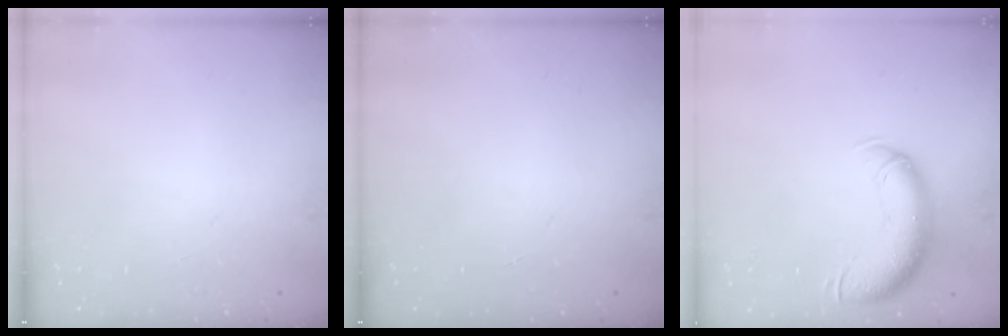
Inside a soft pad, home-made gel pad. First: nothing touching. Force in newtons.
{"total": 0.0}
{"total": 12.5, "press": 12.2, "slide": 3.0}